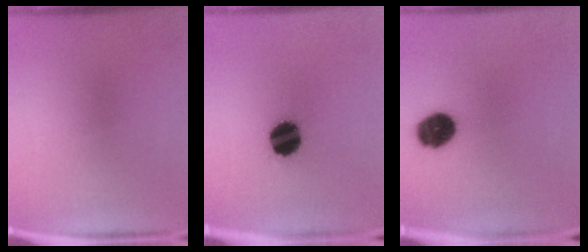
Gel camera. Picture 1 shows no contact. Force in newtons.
{"total": 12.0}
{"total": 9.2}